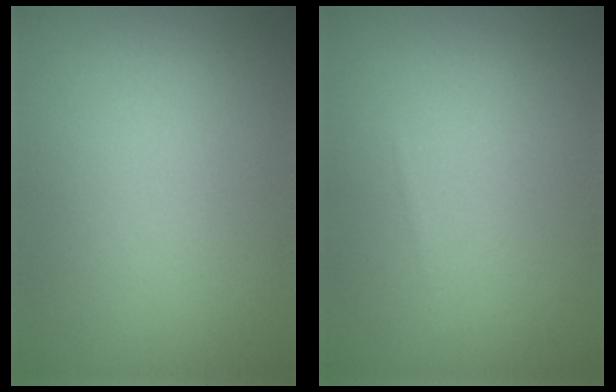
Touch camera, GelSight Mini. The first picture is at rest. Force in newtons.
{"total": 0.0}